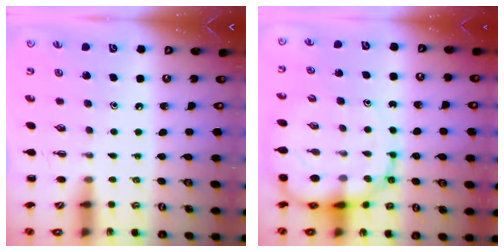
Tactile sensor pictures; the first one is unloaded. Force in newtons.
{"total": 14.2, "press": 13.6, "slide": 3.9}